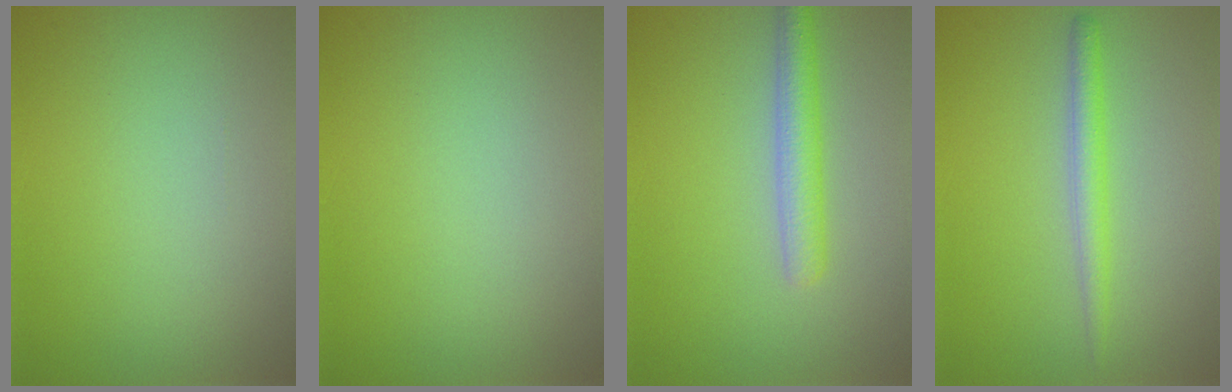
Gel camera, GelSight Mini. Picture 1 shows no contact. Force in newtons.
{"total": 0.0}
{"total": 3.0, "press": 3.0, "slide": 0.1}
{"total": 2.1, "press": 2.1, "slide": 0.1}